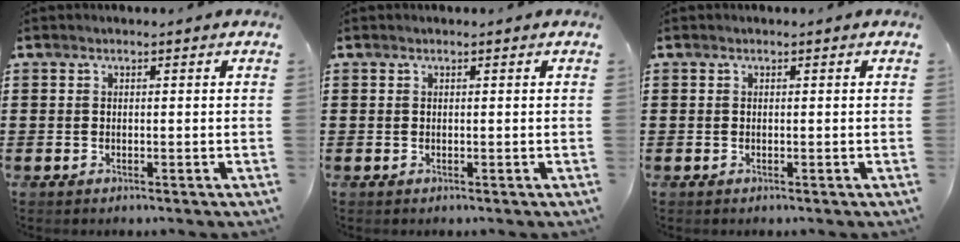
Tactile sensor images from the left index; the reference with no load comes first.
{"total": 0.0}
{"total": 0.0}